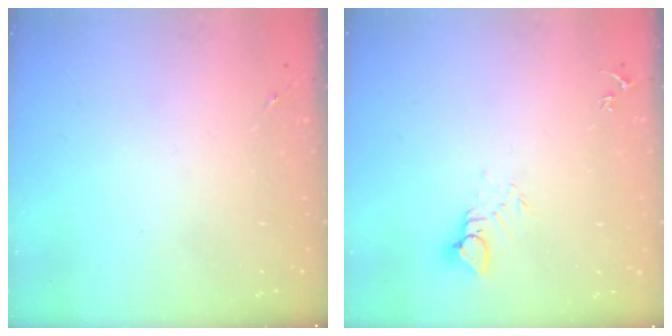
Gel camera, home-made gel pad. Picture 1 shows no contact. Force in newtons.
{"total": 4.3, "press": 4.3, "slide": 0.3}